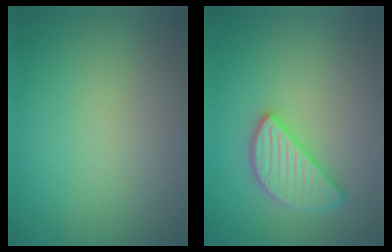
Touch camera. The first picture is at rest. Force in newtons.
{"total": 3.1, "press": 3.1, "slide": 0.3}